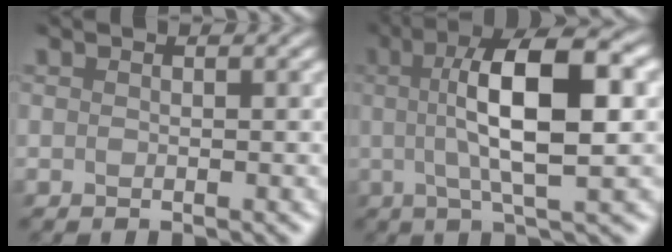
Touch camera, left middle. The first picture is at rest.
{"total": 9.5, "force": [1.5, 2.2, 9.1], "torque": [-0.128, 0.023, 0.022]}